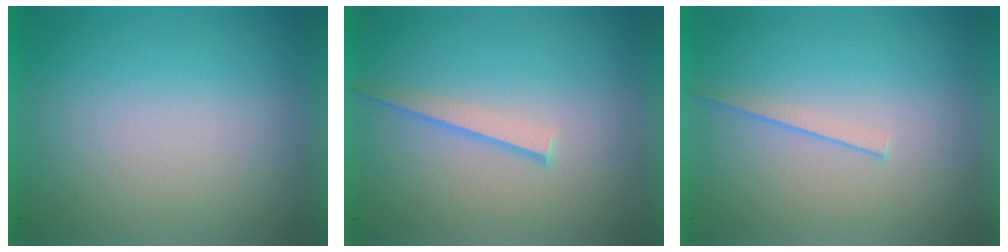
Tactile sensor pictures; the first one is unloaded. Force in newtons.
{"total": 1.1}
{"total": 1.1}